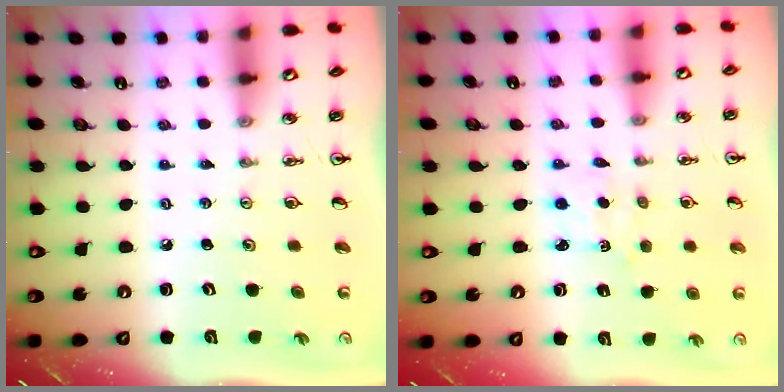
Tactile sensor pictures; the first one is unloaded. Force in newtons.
{"total": 1.7, "press": 1.7, "slide": 0.3}